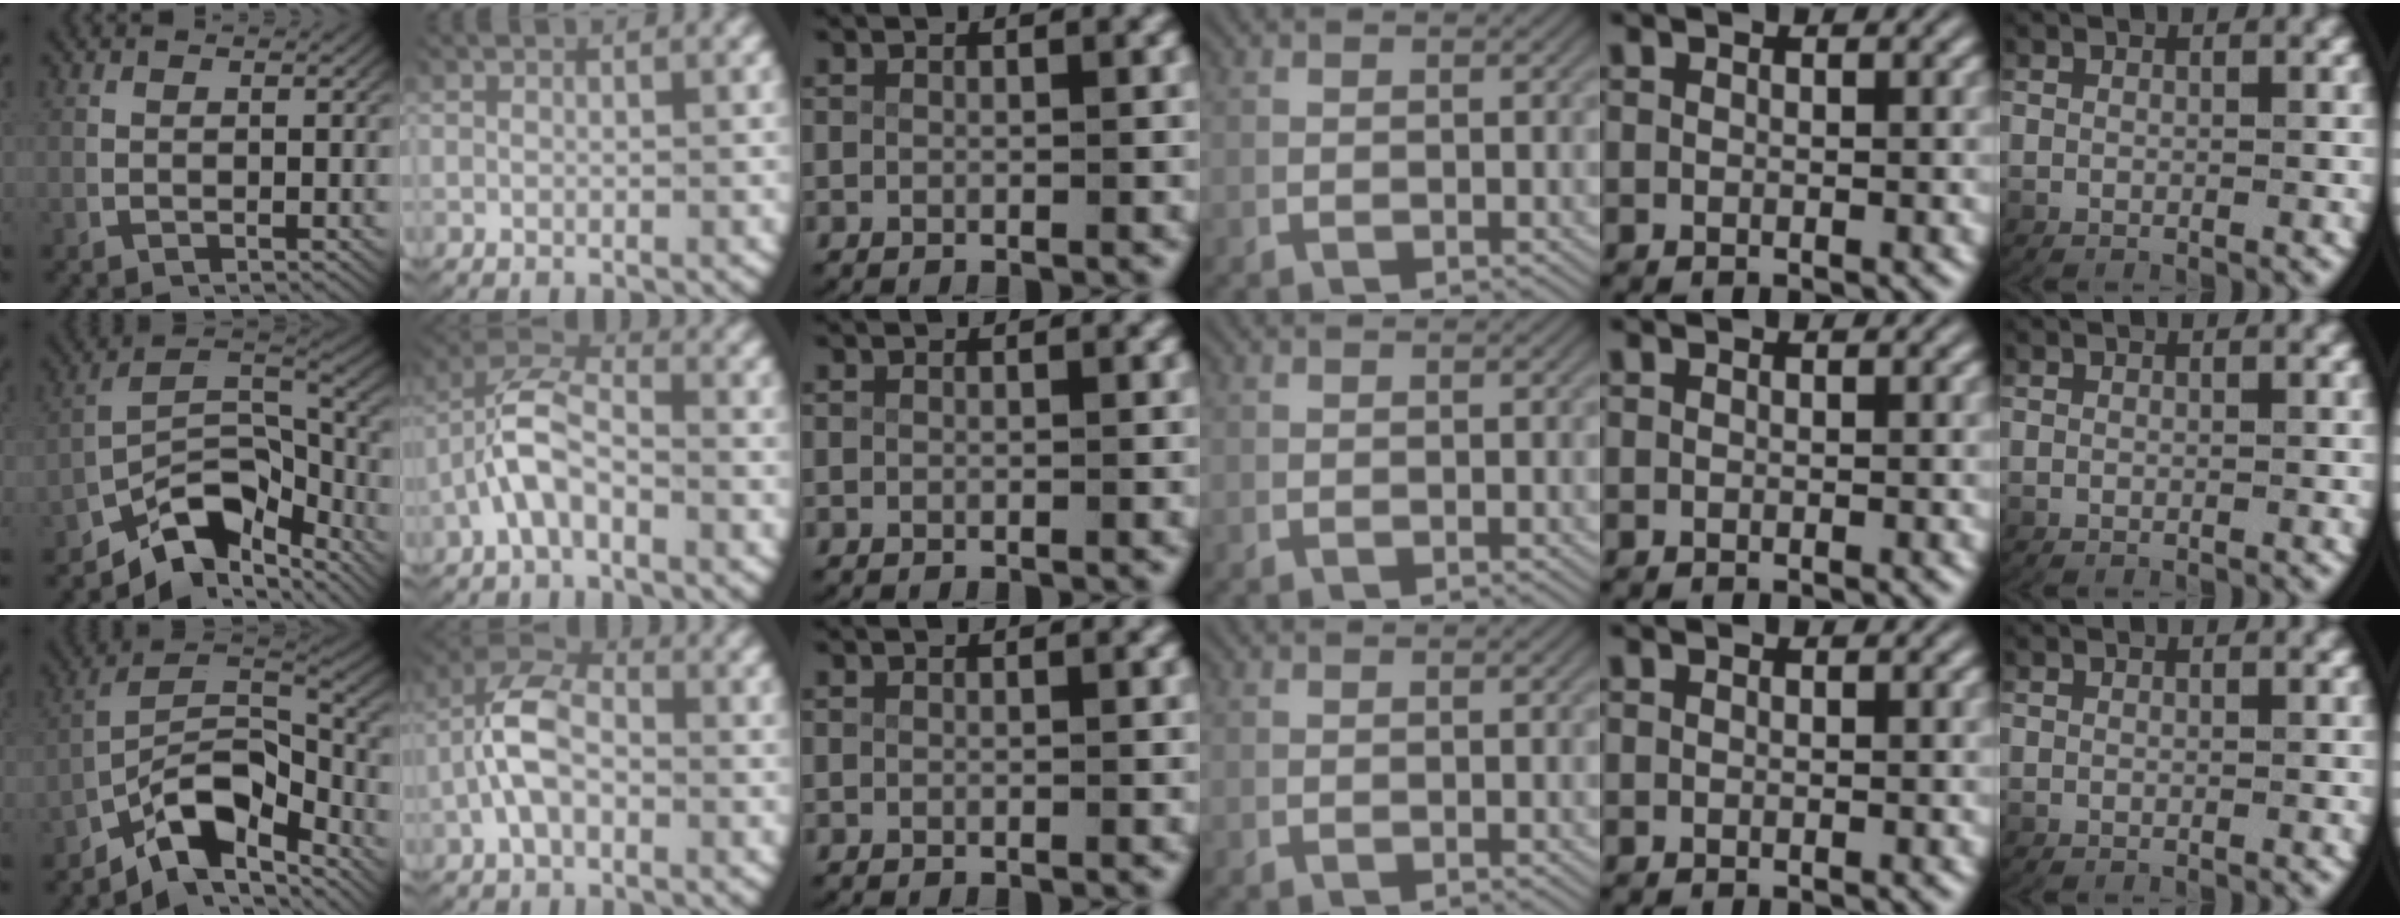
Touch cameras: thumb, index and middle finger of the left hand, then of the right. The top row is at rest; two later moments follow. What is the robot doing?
{"motion": "lift_and_place", "object": "key"}